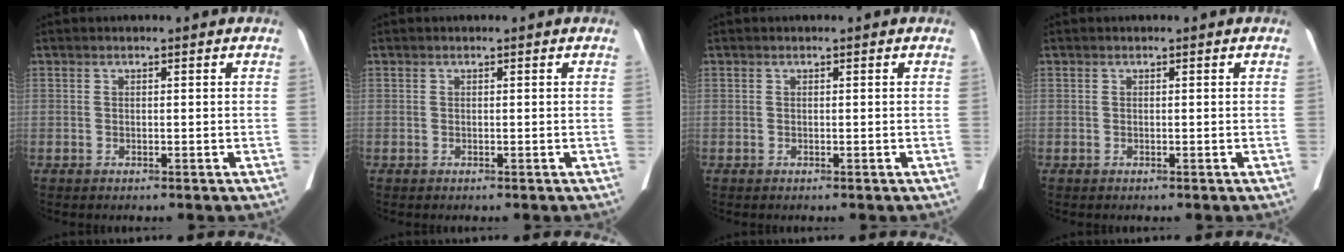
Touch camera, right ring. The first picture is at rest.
{"total": 0.0}
{"total": 0.0}
{"total": 0.0}